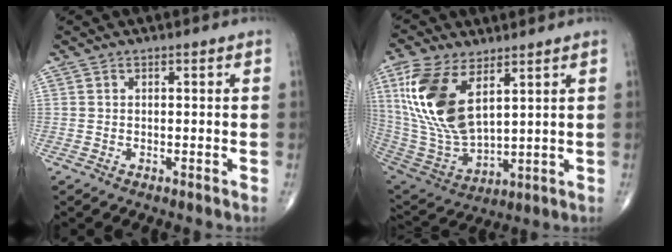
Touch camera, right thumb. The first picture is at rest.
{"total": 18.1, "force": [7.0, 8.9, 14.2], "torque": [-0.288, -0.029, 0.148]}